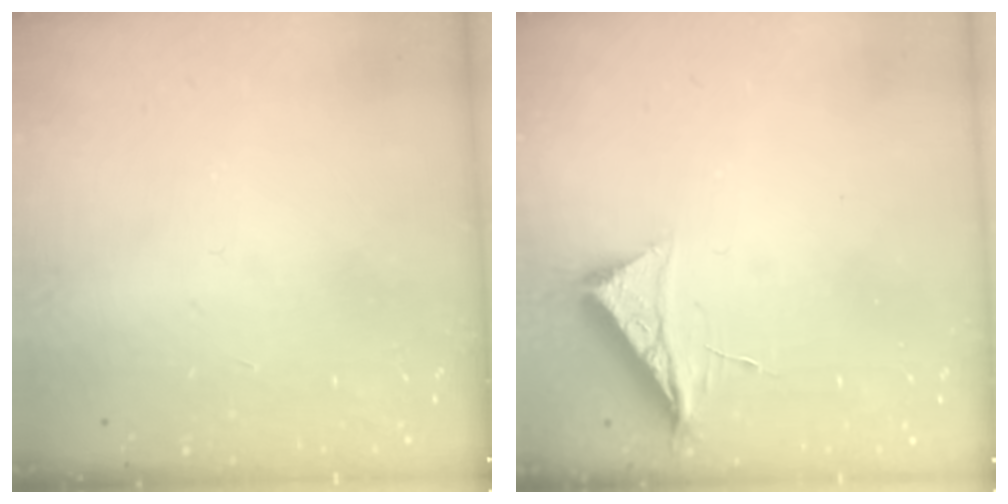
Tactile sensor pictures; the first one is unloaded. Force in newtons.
{"total": 6.3, "press": 6.2, "slide": 0.8}